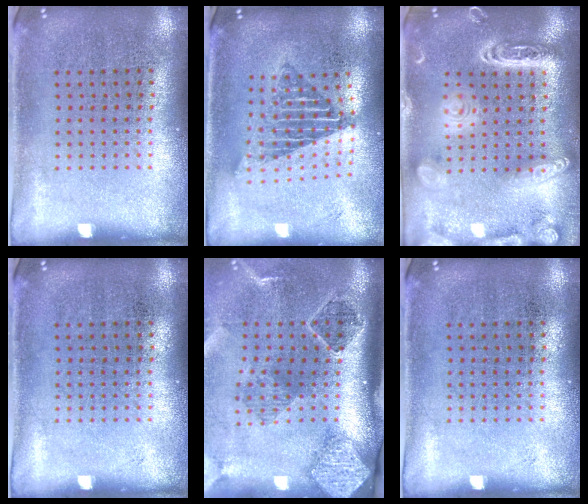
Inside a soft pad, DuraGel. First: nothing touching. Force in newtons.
{"total": 1.7, "press": 1.3, "slide": 1.0}
{"total": 3.9, "press": 3.9, "slide": 0.3}
{"total": 0.0}
{"total": 2.8, "press": 1.9, "slide": 2.0}
{"total": 0.0}